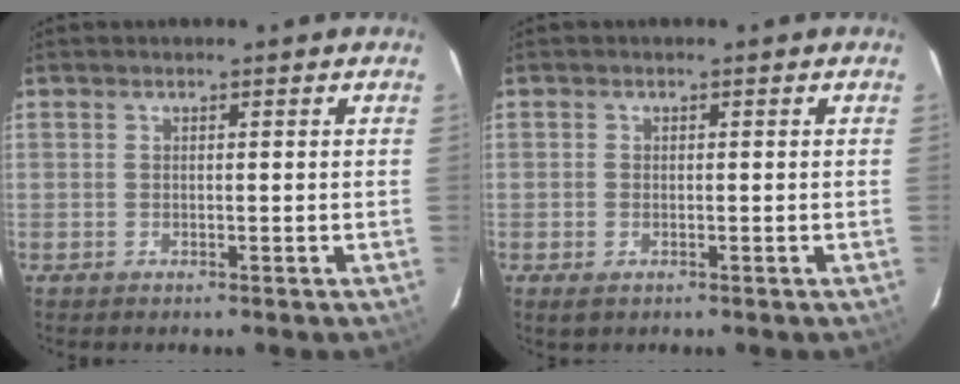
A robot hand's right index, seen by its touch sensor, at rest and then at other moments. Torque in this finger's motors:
{"motor_torque": [0.15, 0.10, 0.01, 0.00]}